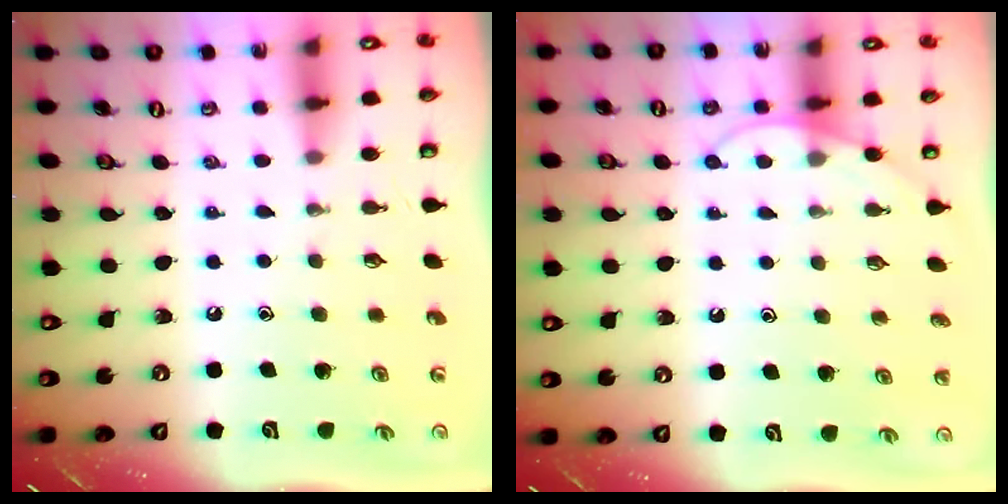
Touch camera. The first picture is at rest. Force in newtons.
{"total": 6.0, "press": 6.0, "slide": 0.5}